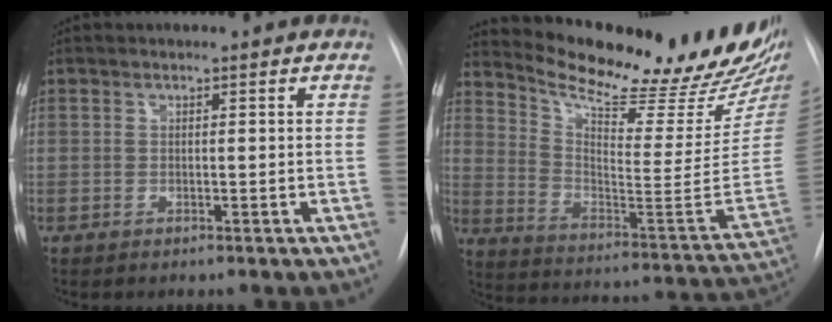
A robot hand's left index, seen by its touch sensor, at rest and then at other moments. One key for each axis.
{"total": 27.3, "fx": 23.5, "fy": 3.6, "fz": 13.3, "tx": -0.210, "ty": -0.095, "tz": 0.318}